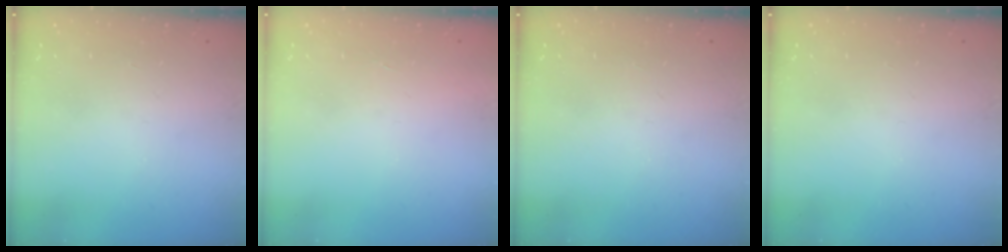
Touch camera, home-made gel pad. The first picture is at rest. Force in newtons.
{"total": 1.6, "press": 1.5, "slide": 0.1}
{"total": 0.0}
{"total": 0.0}